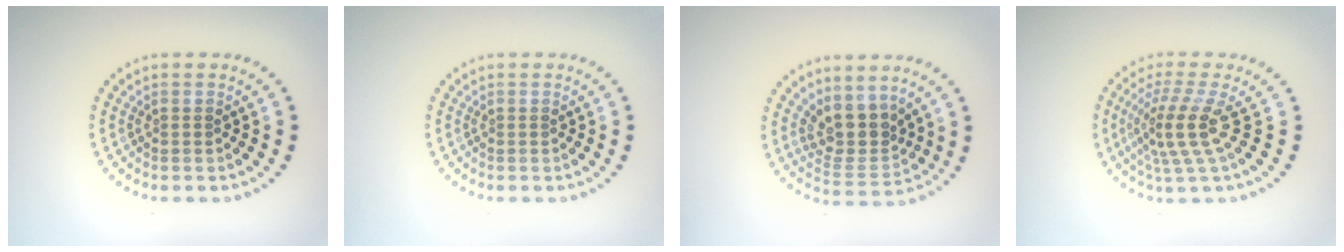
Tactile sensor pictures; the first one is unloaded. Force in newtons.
{"total": 0.0}
{"total": 3.8, "press": 3.0, "slide": 2.3}
{"total": 4.0, "press": 2.8, "slide": 2.9}